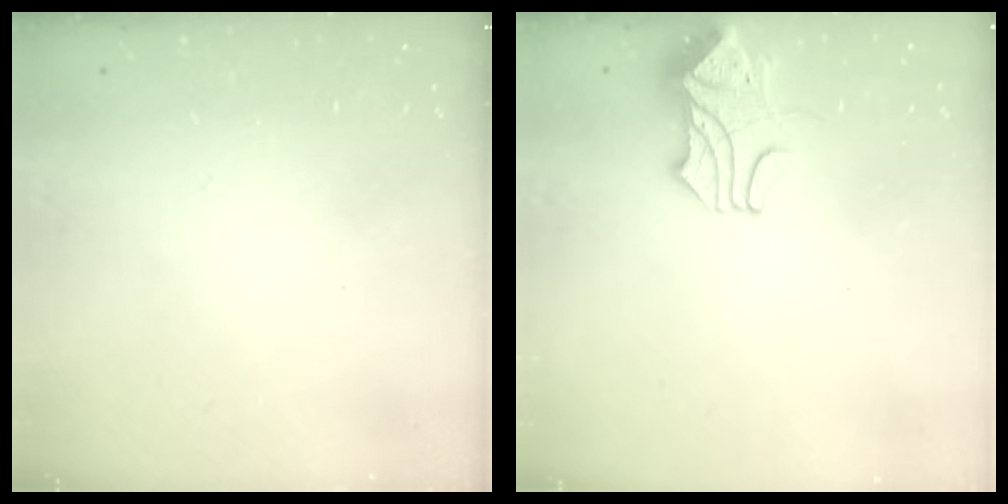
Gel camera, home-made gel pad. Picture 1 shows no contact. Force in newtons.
{"total": 2.0, "press": 1.7, "slide": 1.0}